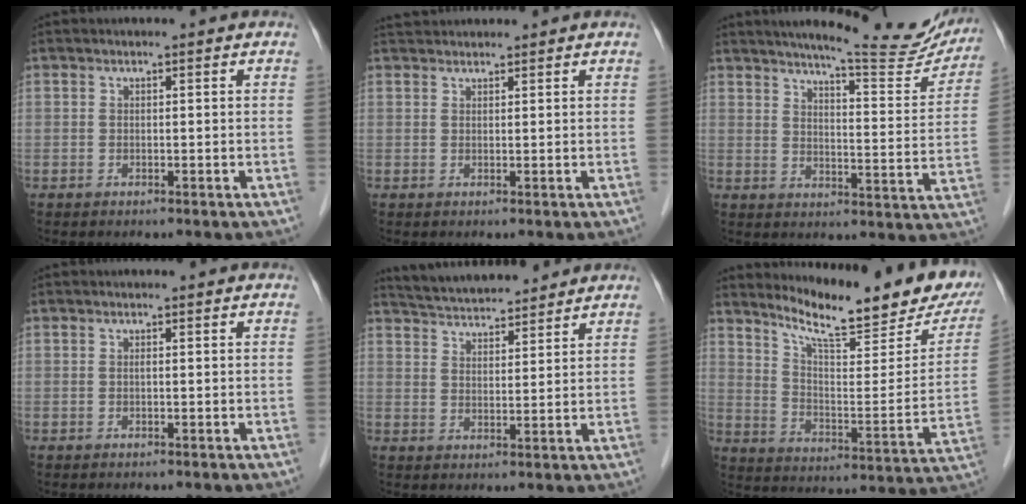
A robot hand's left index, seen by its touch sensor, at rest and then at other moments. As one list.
[{"total": 3.0, "force": [3.0, 0.5, 0.4], "torque": [-0.008, 0.034, 0.054]}, {"total": 18.7, "force": [16.8, 1.9, 7.9], "torque": [-0.102, -0.047, 0.204]}, {"total": 0.0}, {"total": 11.1, "force": [10.5, 1.8, 3.2], "torque": [-0.058, 0.023, 0.166]}, {"total": 21.0, "force": [17.5, 3.0, 11.2], "torque": [-0.172, -0.047, 0.243]}]